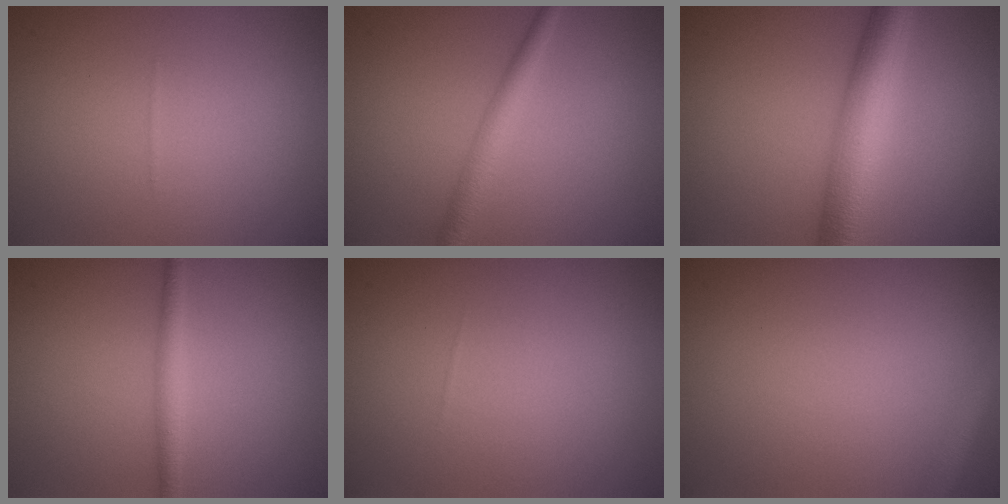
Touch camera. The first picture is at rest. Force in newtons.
{"total": 2.5, "press": 2.5, "slide": 0.1}
{"total": 7.0, "press": 7.0, "slide": 0.0}
{"total": 2.0, "press": 2.0, "slide": 0.0}
{"total": 0.0}
{"total": 2.0, "press": 2.0, "slide": 0.1}